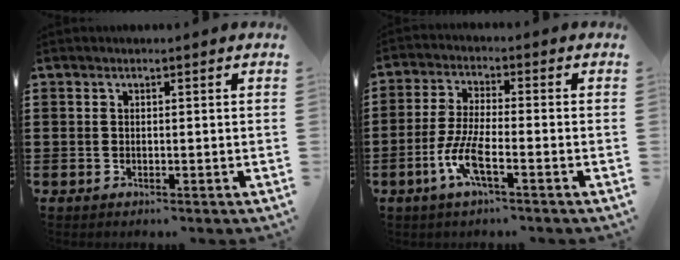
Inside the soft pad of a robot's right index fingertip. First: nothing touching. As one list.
[{"total": 6.5, "force": [-3.2, 1.1, 5.5], "torque": [-0.130, -0.016, -0.064]}]